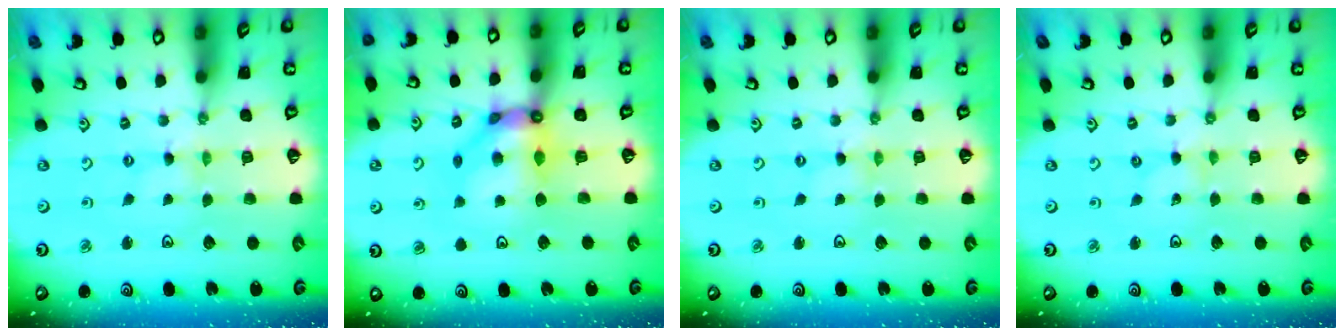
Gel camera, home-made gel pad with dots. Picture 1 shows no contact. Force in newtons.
{"total": 11.2, "press": 11.1, "slide": 0.9}
{"total": 0.0}
{"total": 0.0}